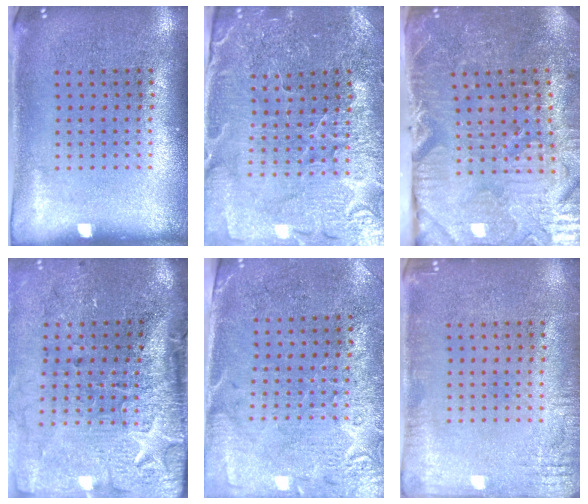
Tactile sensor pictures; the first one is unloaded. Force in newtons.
{"total": 3.4, "press": 3.4, "slide": 0.3}
{"total": 3.9, "press": 3.9, "slide": 0.5}
{"total": 4.6, "press": 3.6, "slide": 2.8}
{"total": 2.7, "press": 2.4, "slide": 1.3}
{"total": 2.0, "press": 2.0, "slide": 0.2}